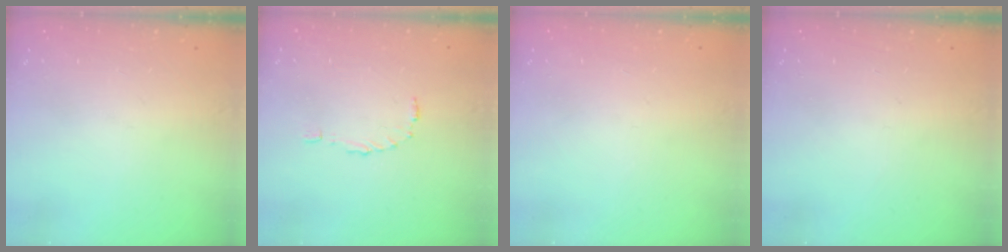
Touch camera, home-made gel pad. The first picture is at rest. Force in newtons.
{"total": 3.1, "press": 3.1, "slide": 0.4}
{"total": 1.6, "press": 1.6, "slide": 0.0}
{"total": 0.0}